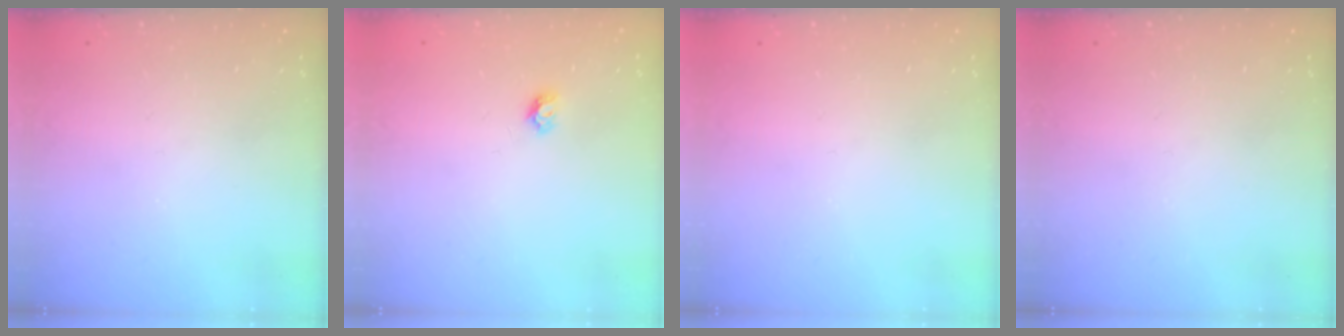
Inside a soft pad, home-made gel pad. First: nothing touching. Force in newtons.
{"total": 4.2, "press": 4.2, "slide": 0.4}
{"total": 0.0}
{"total": 0.0}